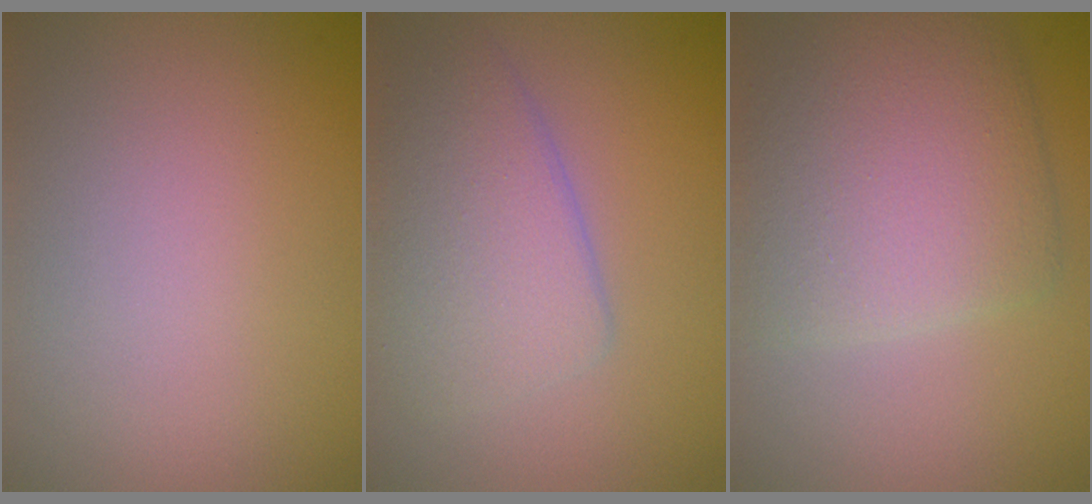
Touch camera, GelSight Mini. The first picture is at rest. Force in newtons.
{"total": 4.6, "press": 4.6, "slide": 0.3}
{"total": 6.4, "press": 6.4, "slide": 0.2}